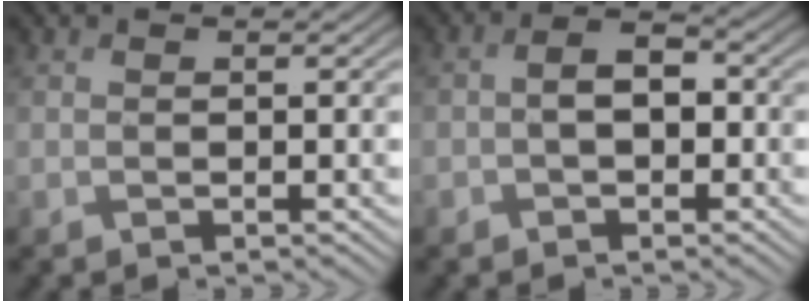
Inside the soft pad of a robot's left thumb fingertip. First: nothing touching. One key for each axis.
{"total": 4.6, "fx": -0.7, "fy": 3.2, "fz": 3.2, "tx": -0.053, "ty": 0.006, "tz": -0.018}